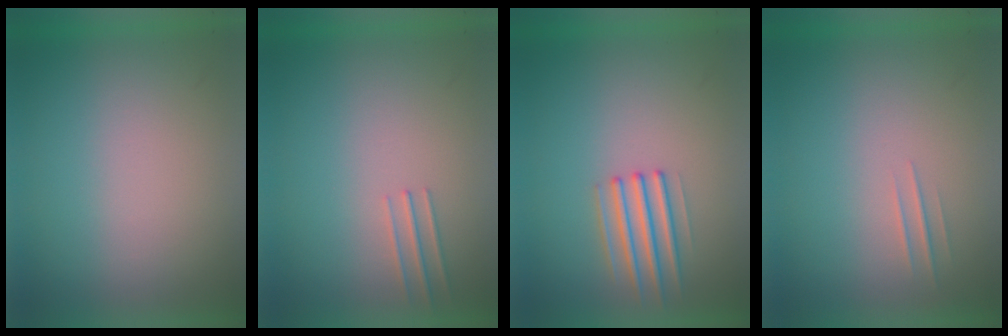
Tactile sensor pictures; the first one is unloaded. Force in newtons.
{"total": 1.0}
{"total": 2.1}
{"total": 1.2}